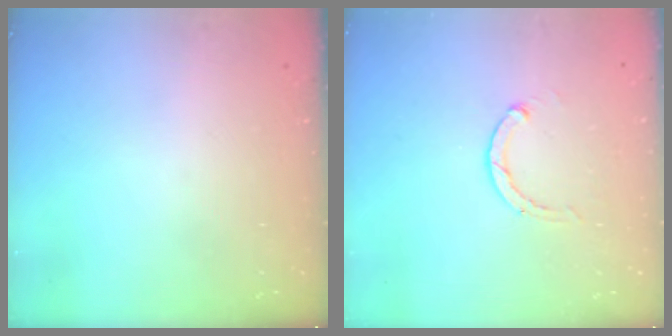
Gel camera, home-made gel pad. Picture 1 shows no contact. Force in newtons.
{"total": 2.8, "press": 2.8, "slide": 0.5}